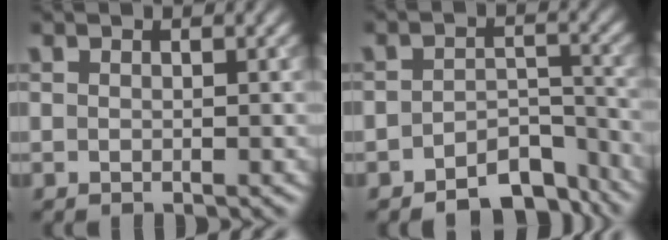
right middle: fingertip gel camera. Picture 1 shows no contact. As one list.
[{"total": 5.4, "force": [-4.2, 2.4, 2.3], "torque": [-0.023, -0.003, -0.064]}]